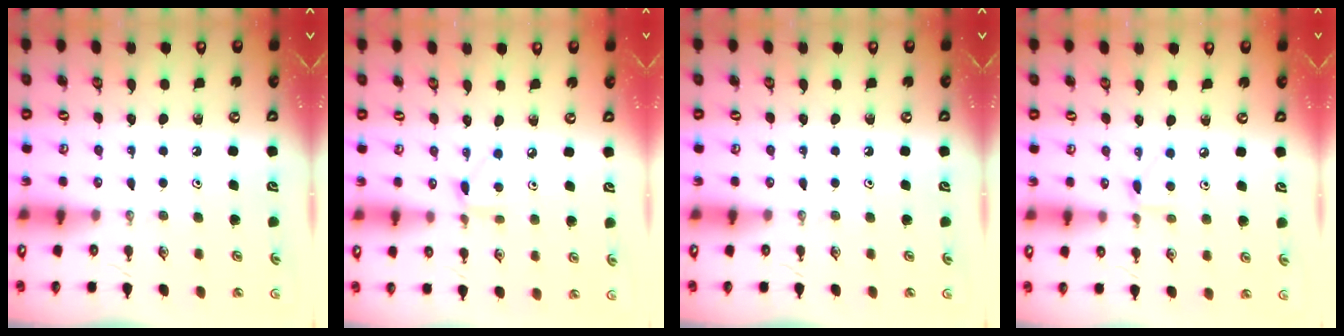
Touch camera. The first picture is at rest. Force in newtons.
{"total": 5.0, "press": 5.0, "slide": 0.6}
{"total": 0.0}
{"total": 4.9, "press": 4.8, "slide": 0.5}